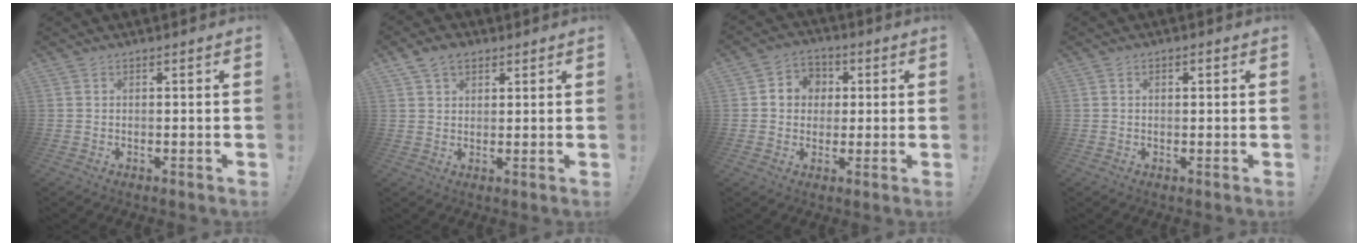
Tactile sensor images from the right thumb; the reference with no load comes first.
{"total": 5.8, "force": [3.3, 3.8, 2.8], "torque": [-0.051, -0.005, 0.065]}
{"total": 7.4, "force": [0.4, 7.0, 2.4], "torque": [-0.038, 0.011, 0.013]}
{"total": 1.1, "force": [0.1, 0.8, 0.7], "torque": [-0.006, 0.003, -0.001]}